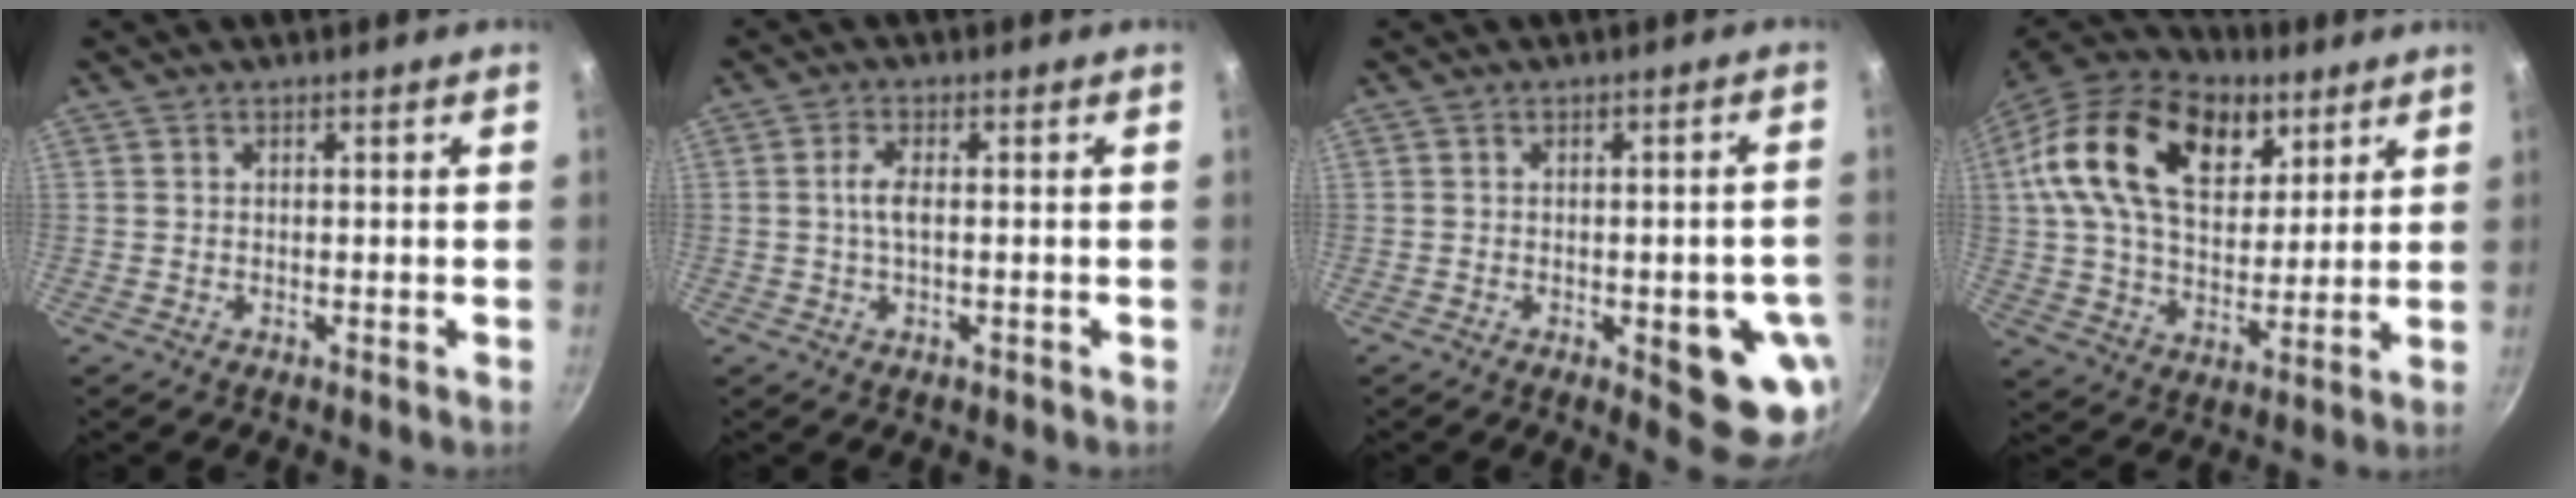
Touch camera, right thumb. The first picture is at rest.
{"total": 3.5, "force": [-0.1, 1.4, 3.2], "torque": [-0.069, 0.005, -0.008]}
{"total": 11.4, "force": [-2.9, 4.5, 10.0], "torque": [-0.080, 0.004, -0.032]}
{"total": 24.8, "force": [10.9, 15.2, 16.3], "torque": [-0.261, -0.017, 0.181]}